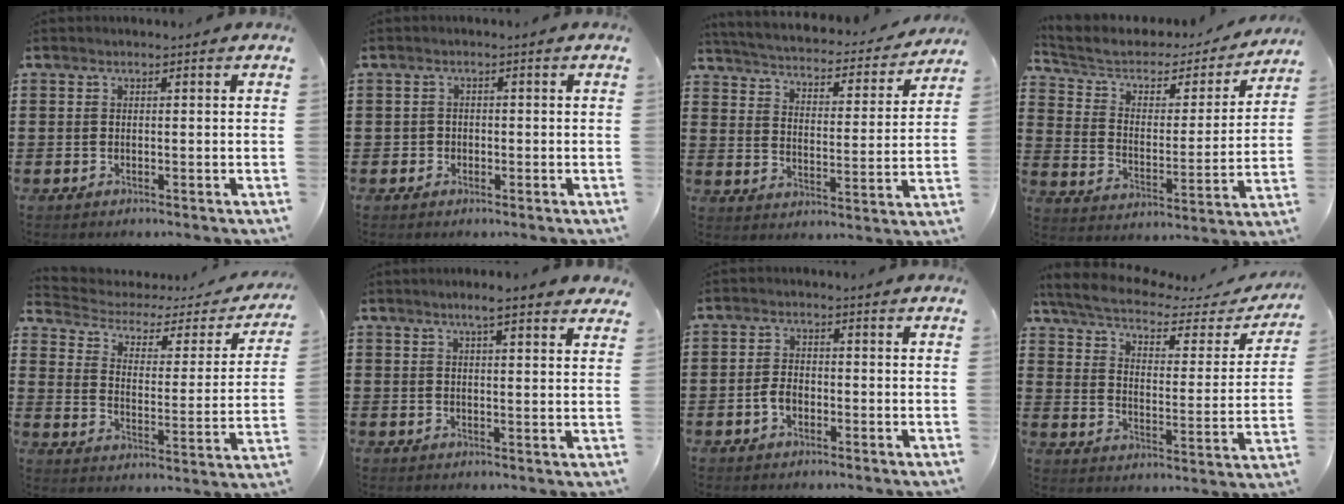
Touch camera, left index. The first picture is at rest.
{"total": 1.2, "force": [-0.3, 1.1, 0.1], "torque": [-0.007, 0.004, -0.008]}
{"total": 2.8, "force": [2.7, 0.1, 0.6], "torque": [-0.033, -0.030, 0.036]}
{"total": 5.0, "force": [3.4, 2.8, 2.3], "torque": [-0.067, -0.020, 0.053]}
{"total": 2.9, "force": [1.7, 1.7, 1.7], "torque": [-0.049, -0.014, 0.019]}
{"total": 4.1, "force": [3.3, 0.2, 2.5], "torque": [-0.056, 0.001, 0.056]}
{"total": 2.7, "force": [-0.9, 1.7, 1.9], "torque": [-0.052, -0.001, -0.021]}
{"total": 5.1, "force": [3.9, 1.1, 3.0], "torque": [-0.077, -0.027, 0.062]}